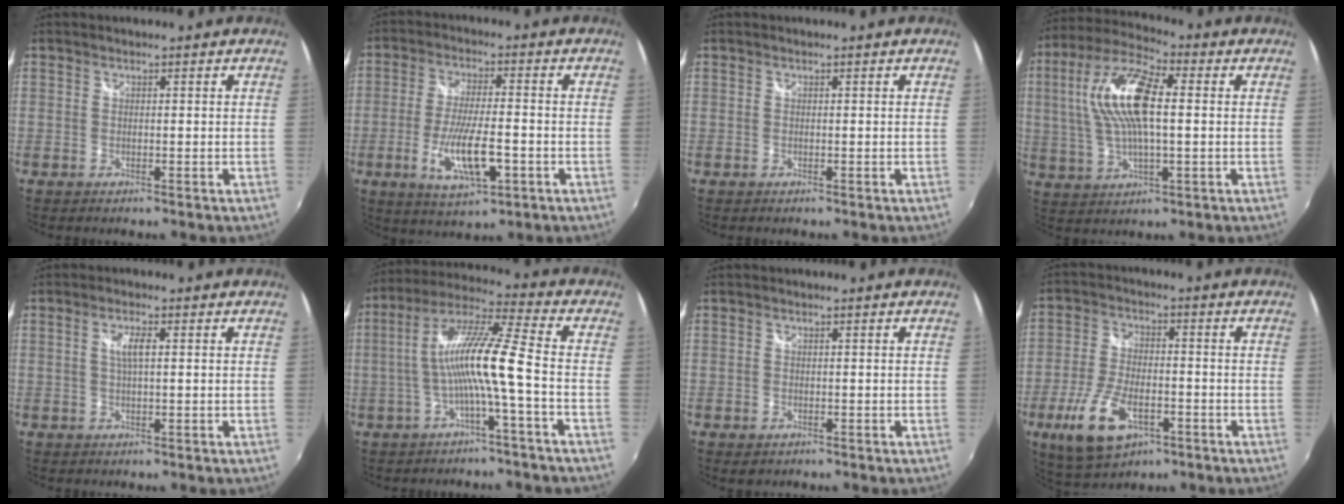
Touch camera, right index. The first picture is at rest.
{"total": 10.9, "force": [-3.7, 3.0, 9.8], "torque": [-0.190, -0.018, -0.061]}
{"total": 0.0}
{"total": 15.1, "force": [2.2, 5.6, 13.9], "torque": [-0.274, 0.018, 0.035]}
{"total": 2.9, "force": [0.5, 0.6, 2.8], "torque": [-0.052, 0.001, 0.009]}
{"total": 11.8, "force": [-2.5, -0.4, 11.5], "torque": [-0.219, 0.012, -0.043]}
{"total": 1.4, "force": [-0.6, 1.1, 0.5], "torque": [-0.010, -0.006, -0.010]}
{"total": 12.9, "force": [-5.9, 6.4, 9.6], "torque": [-0.209, -0.019, -0.102]}